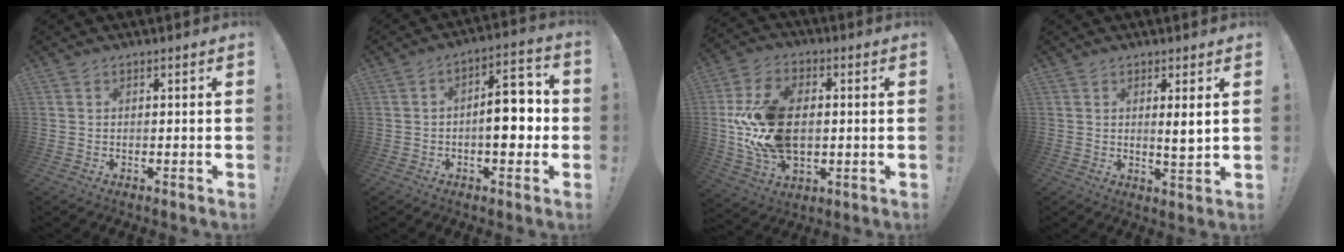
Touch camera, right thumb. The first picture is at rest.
{"total": 12.4, "force": [-1.1, 6.1, 10.8], "torque": [-0.140, 0.018, -0.020]}
{"total": 19.6, "force": [-0.1, 13.1, 14.6], "torque": [-0.264, 0.009, 0.004]}
{"total": 4.2, "force": [1.5, 0.3, 3.9], "torque": [-0.048, -0.024, 0.018]}